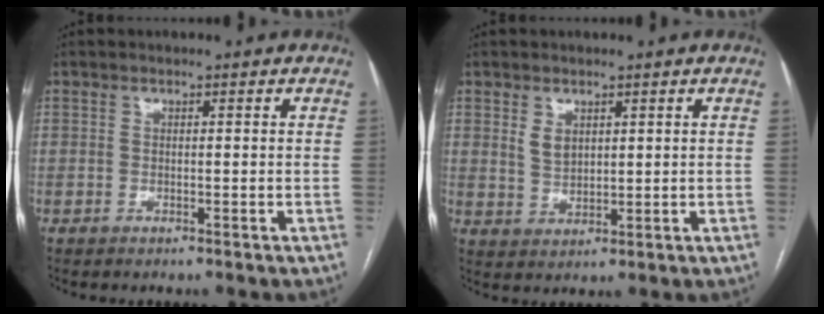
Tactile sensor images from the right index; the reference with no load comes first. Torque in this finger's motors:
{"motor_torque": [0.03, 0.01, 0.06, 0.05]}